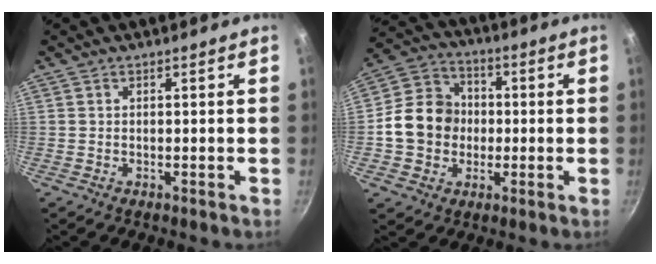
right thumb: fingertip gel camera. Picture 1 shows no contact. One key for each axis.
{"total": 12.8, "fx": -0.8, "fy": 11.1, "fz": 6.2, "tx": -0.079, "ty": 0.024, "tz": -0.029}